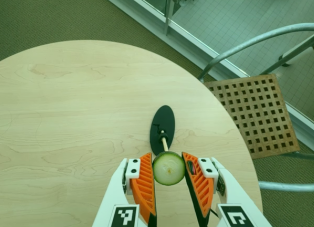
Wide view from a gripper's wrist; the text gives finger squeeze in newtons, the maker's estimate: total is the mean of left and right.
{"total": 7.5, "left": 7.4, "right": 7.5}